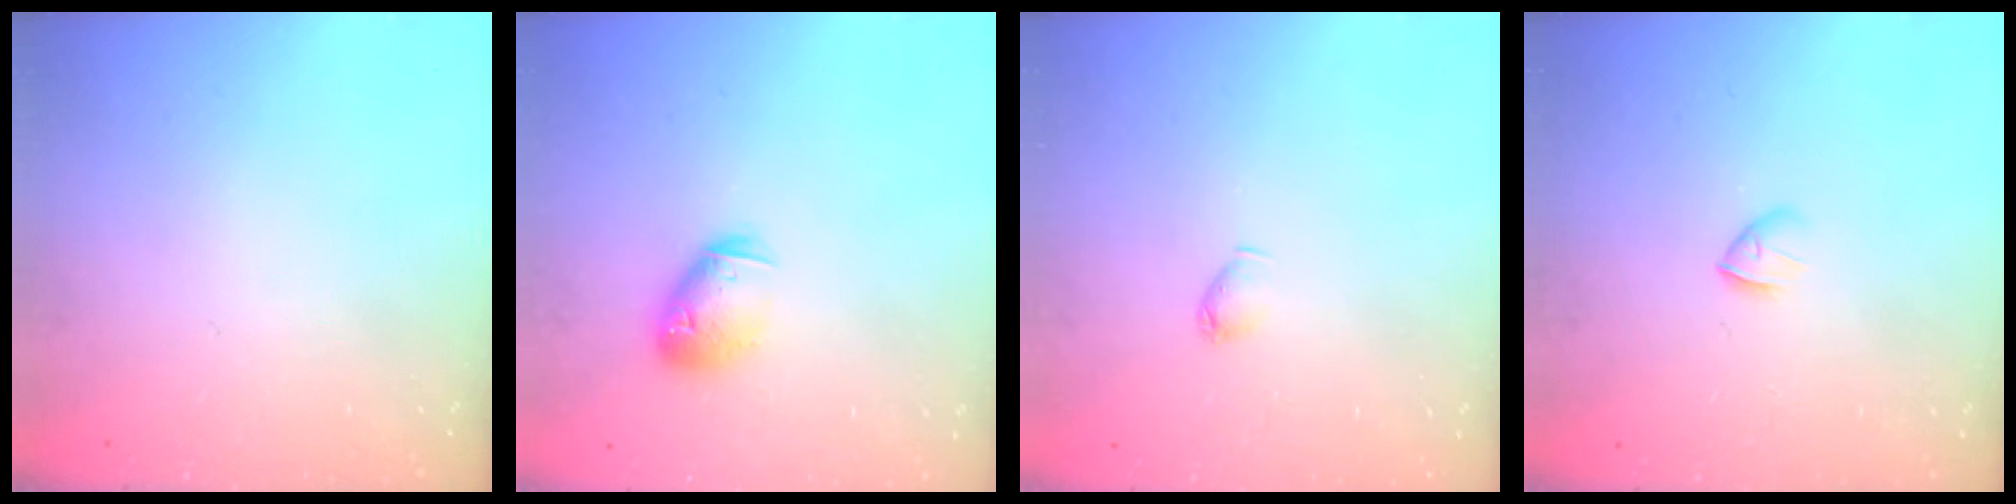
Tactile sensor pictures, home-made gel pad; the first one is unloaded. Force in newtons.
{"total": 10.6, "press": 10.4, "slide": 1.7}
{"total": 3.0, "press": 3.0, "slide": 0.3}
{"total": 2.6, "press": 2.5, "slide": 0.8}